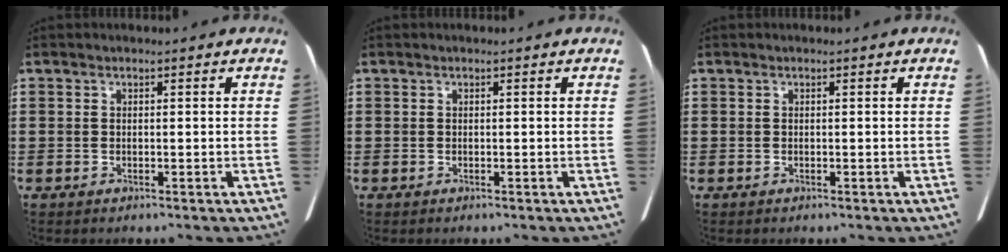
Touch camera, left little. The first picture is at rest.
{"total": 0.0}
{"total": 0.0}